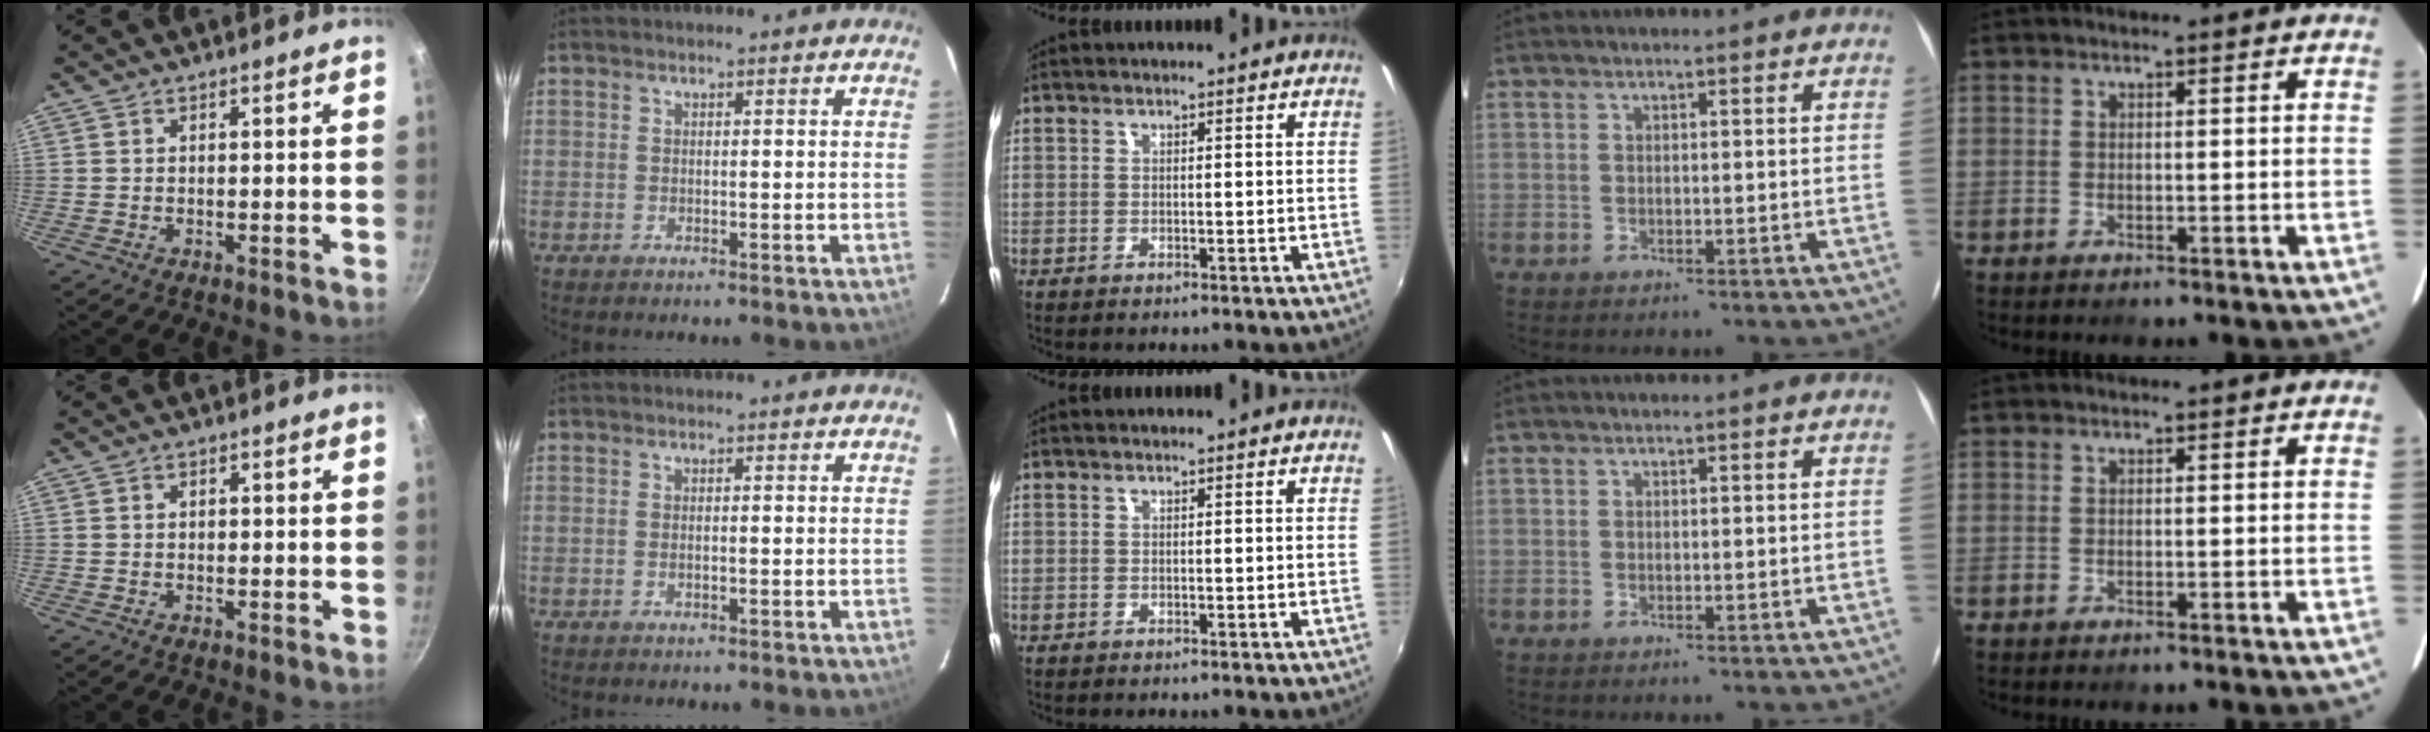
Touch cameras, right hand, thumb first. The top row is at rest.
{"thumb": {"total": 0.9, "force": [0.1, 0.7, 0.5], "torque": [-0.006, 0.005, 0.001]}, "index": {"total": 0.7, "force": [-0.2, 0.3, 0.6], "torque": [-0.011, -0.001, -0.004]}}